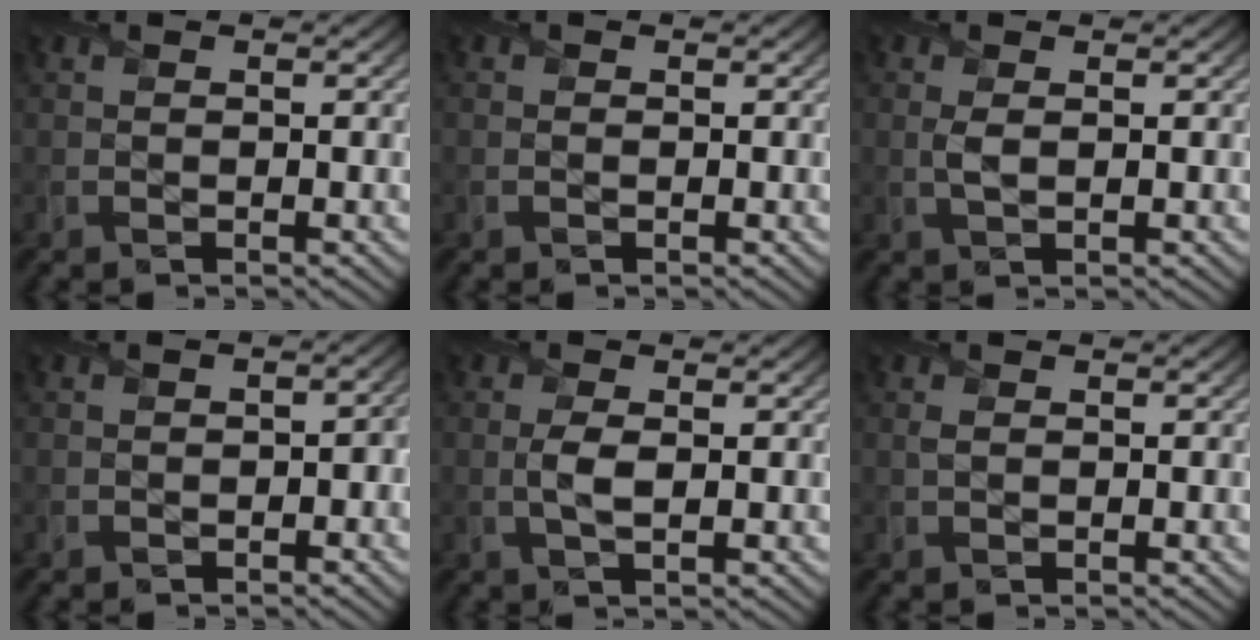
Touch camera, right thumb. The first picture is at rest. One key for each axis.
{"total": 0.0}
{"total": 1.7, "fx": 0.3, "fy": 0.7, "fz": 1.5, "tx": -0.041, "ty": 0.003, "tz": 0.005}
{"total": 2.0, "fx": -0.7, "fy": 1.3, "fz": 1.3, "tx": -0.017, "ty": -0.003, "tz": -0.010}
{"total": 2.4, "fx": 0.1, "fy": 0.9, "fz": 2.2, "tx": -0.057, "ty": 0.001, "tz": -0.001}
{"total": 0.7, "fx": 0.1, "fy": 0.4, "fz": 0.5, "tx": -0.015, "ty": 0.003, "tz": 0.001}